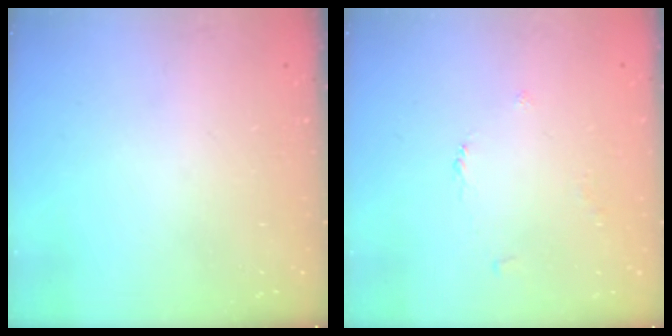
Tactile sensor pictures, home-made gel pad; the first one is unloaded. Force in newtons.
{"total": 2.5, "press": 2.5, "slide": 0.4}